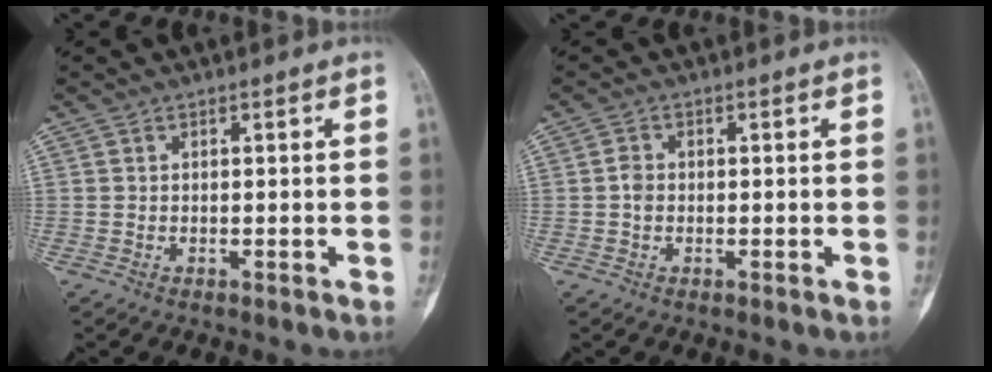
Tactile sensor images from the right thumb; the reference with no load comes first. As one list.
[{"total": 1.7, "force": [-0.3, 1.3, 1.0], "torque": [-0.012, 0.003, -0.009]}]